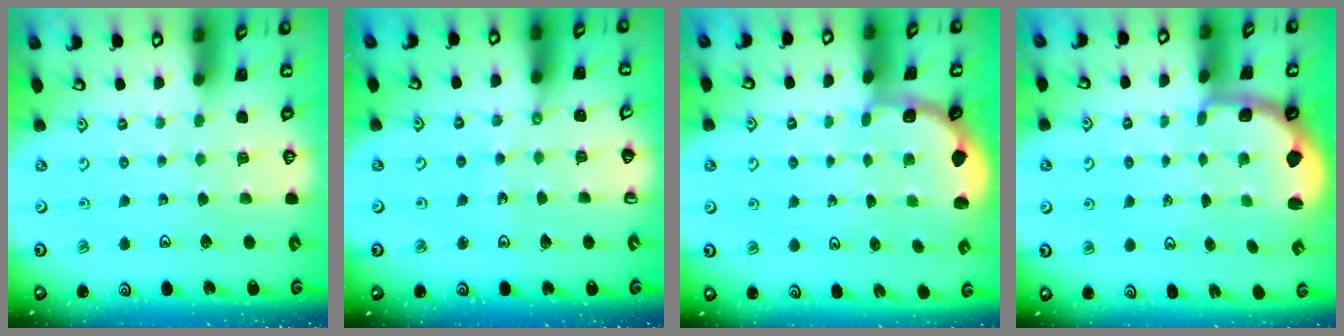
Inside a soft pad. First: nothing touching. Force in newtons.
{"total": 7.0, "press": 7.0, "slide": 0.8}
{"total": 1.9, "press": 1.8, "slide": 0.7}
{"total": 2.5, "press": 1.3, "slide": 2.1}